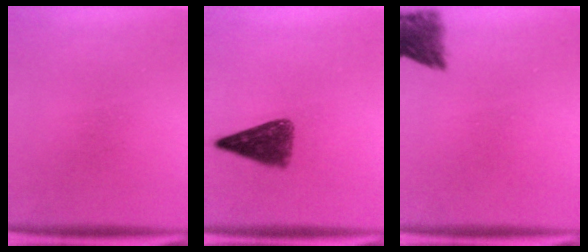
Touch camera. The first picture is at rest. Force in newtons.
{"total": 6.2}
{"total": 4.6}